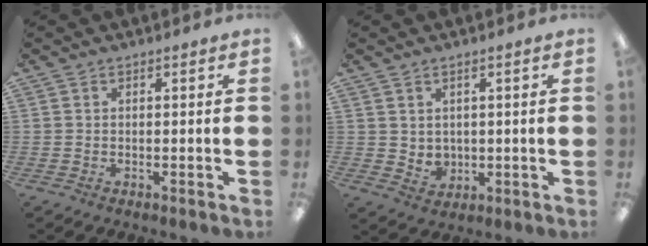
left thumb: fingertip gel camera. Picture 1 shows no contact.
{"total": 3.3, "force": [2.0, 2.6, 0.7], "torque": [-0.012, -0.010, 0.036]}